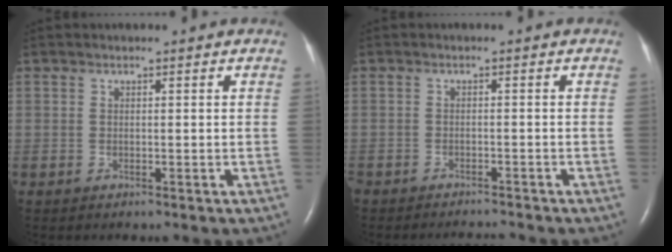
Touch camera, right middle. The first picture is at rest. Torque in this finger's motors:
{"motor_torque": [-0.41, -0.15, -0.10, 0.00]}